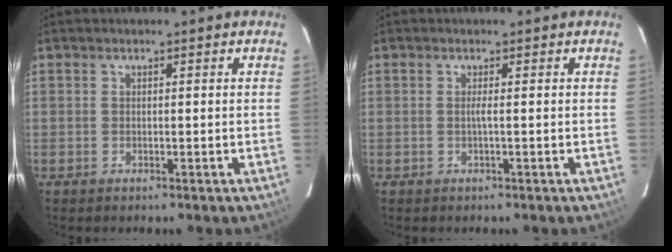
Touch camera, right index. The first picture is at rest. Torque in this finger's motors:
{"motor_torque": [0.11, 0.19, 0.09, 0.03]}